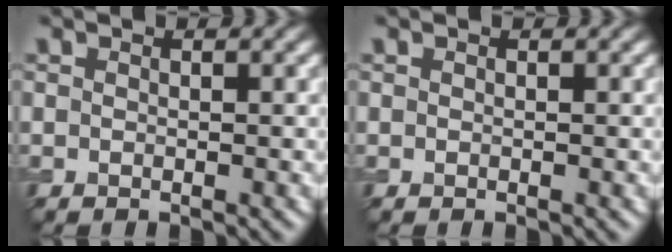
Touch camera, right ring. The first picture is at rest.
{"total": 0.0}